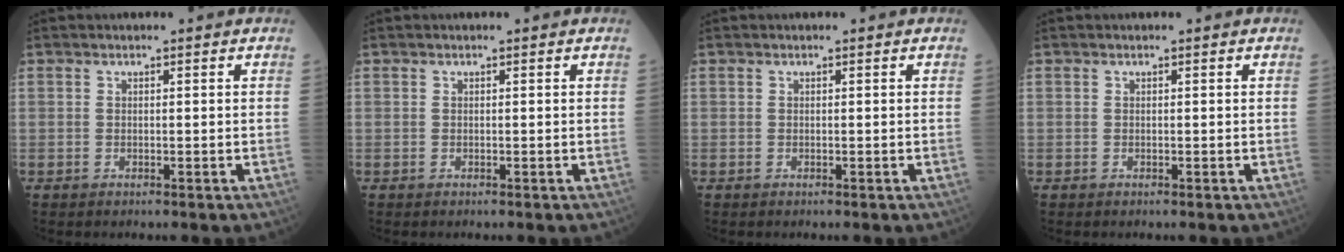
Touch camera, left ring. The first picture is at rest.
{"total": 0.0}
{"total": 0.0}
{"total": 0.0}